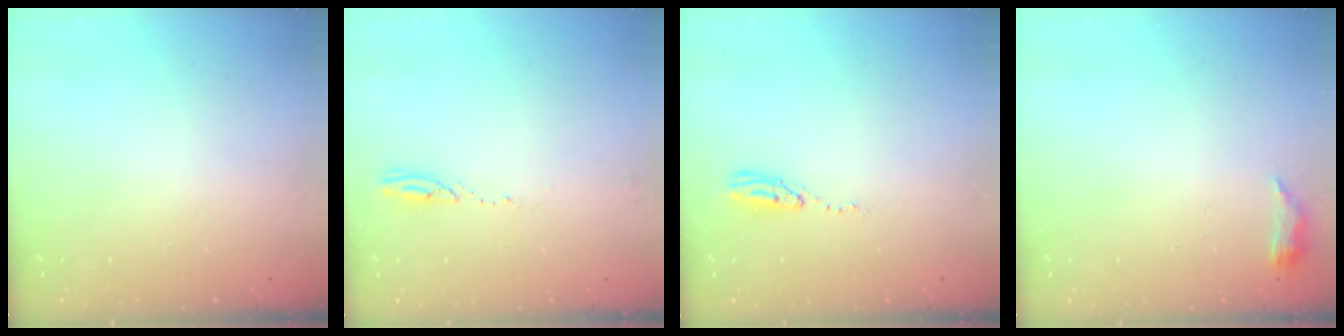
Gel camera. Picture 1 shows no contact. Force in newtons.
{"total": 2.3, "press": 2.3, "slide": 0.3}
{"total": 4.3, "press": 4.3, "slide": 0.2}
{"total": 4.6, "press": 4.5, "slide": 0.8}